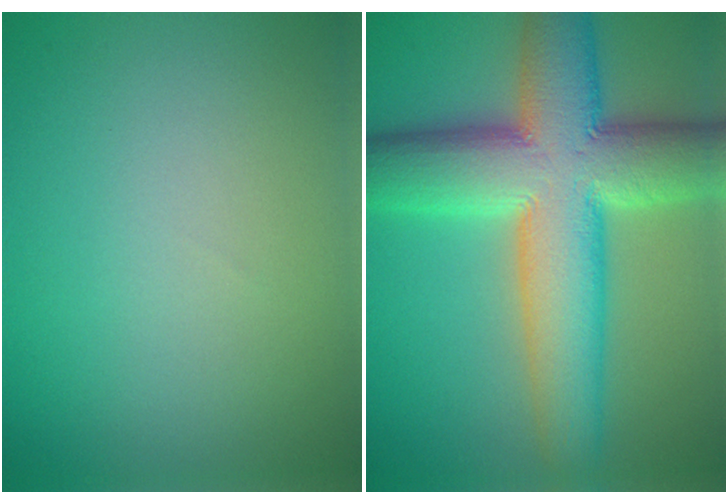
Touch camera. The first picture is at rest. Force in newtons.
{"total": 13.4, "press": 13.4, "slide": 0.4}